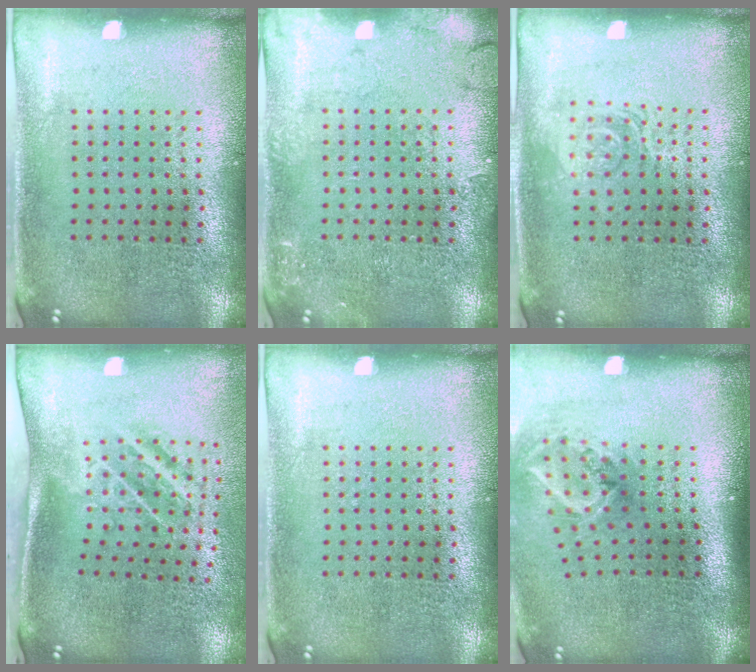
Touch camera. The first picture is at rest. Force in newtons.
{"total": 2.0, "press": 2.0, "slide": 0.4}
{"total": 1.3, "press": 1.2, "slide": 0.3}
{"total": 2.0, "press": 1.2, "slide": 1.6}
{"total": 0.0}
{"total": 2.0, "press": 1.3, "slide": 1.5}